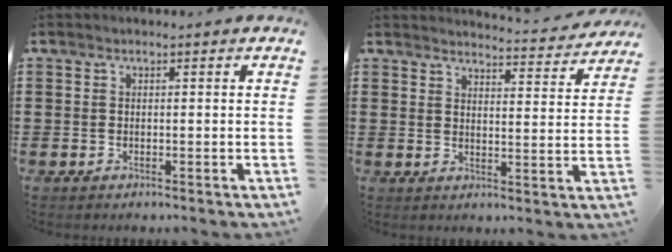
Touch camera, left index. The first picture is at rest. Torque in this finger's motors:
{"motor_torque": [1.07, -1.07, 0.24, 0.07]}